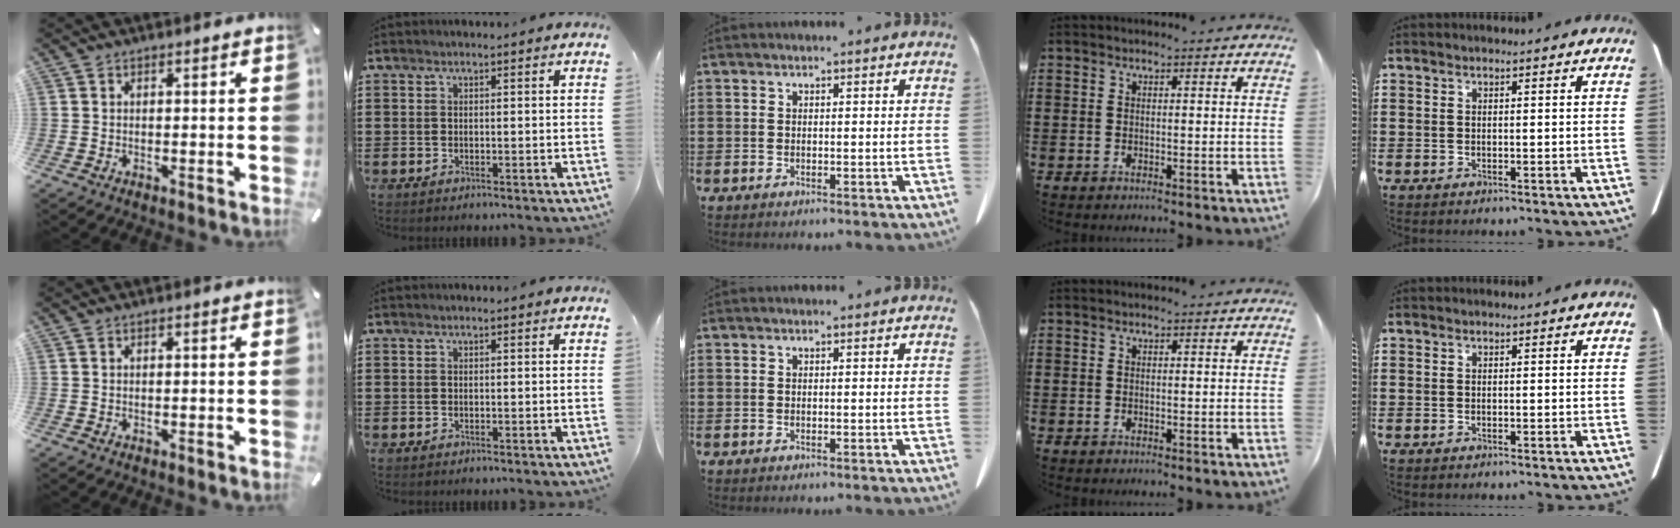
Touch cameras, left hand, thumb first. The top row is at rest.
{}